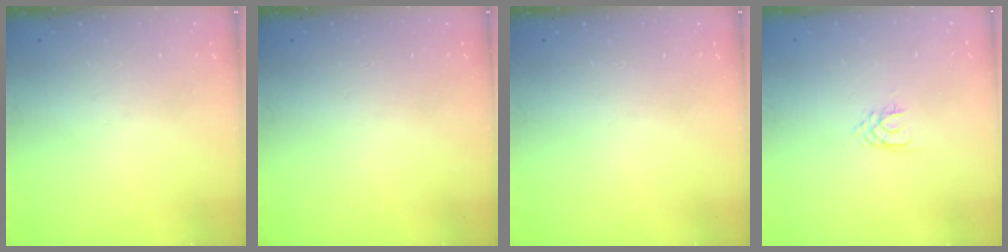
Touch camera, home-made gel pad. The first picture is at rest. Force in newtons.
{"total": 0.0}
{"total": 0.0}
{"total": 1.7, "press": 1.7, "slide": 0.2}